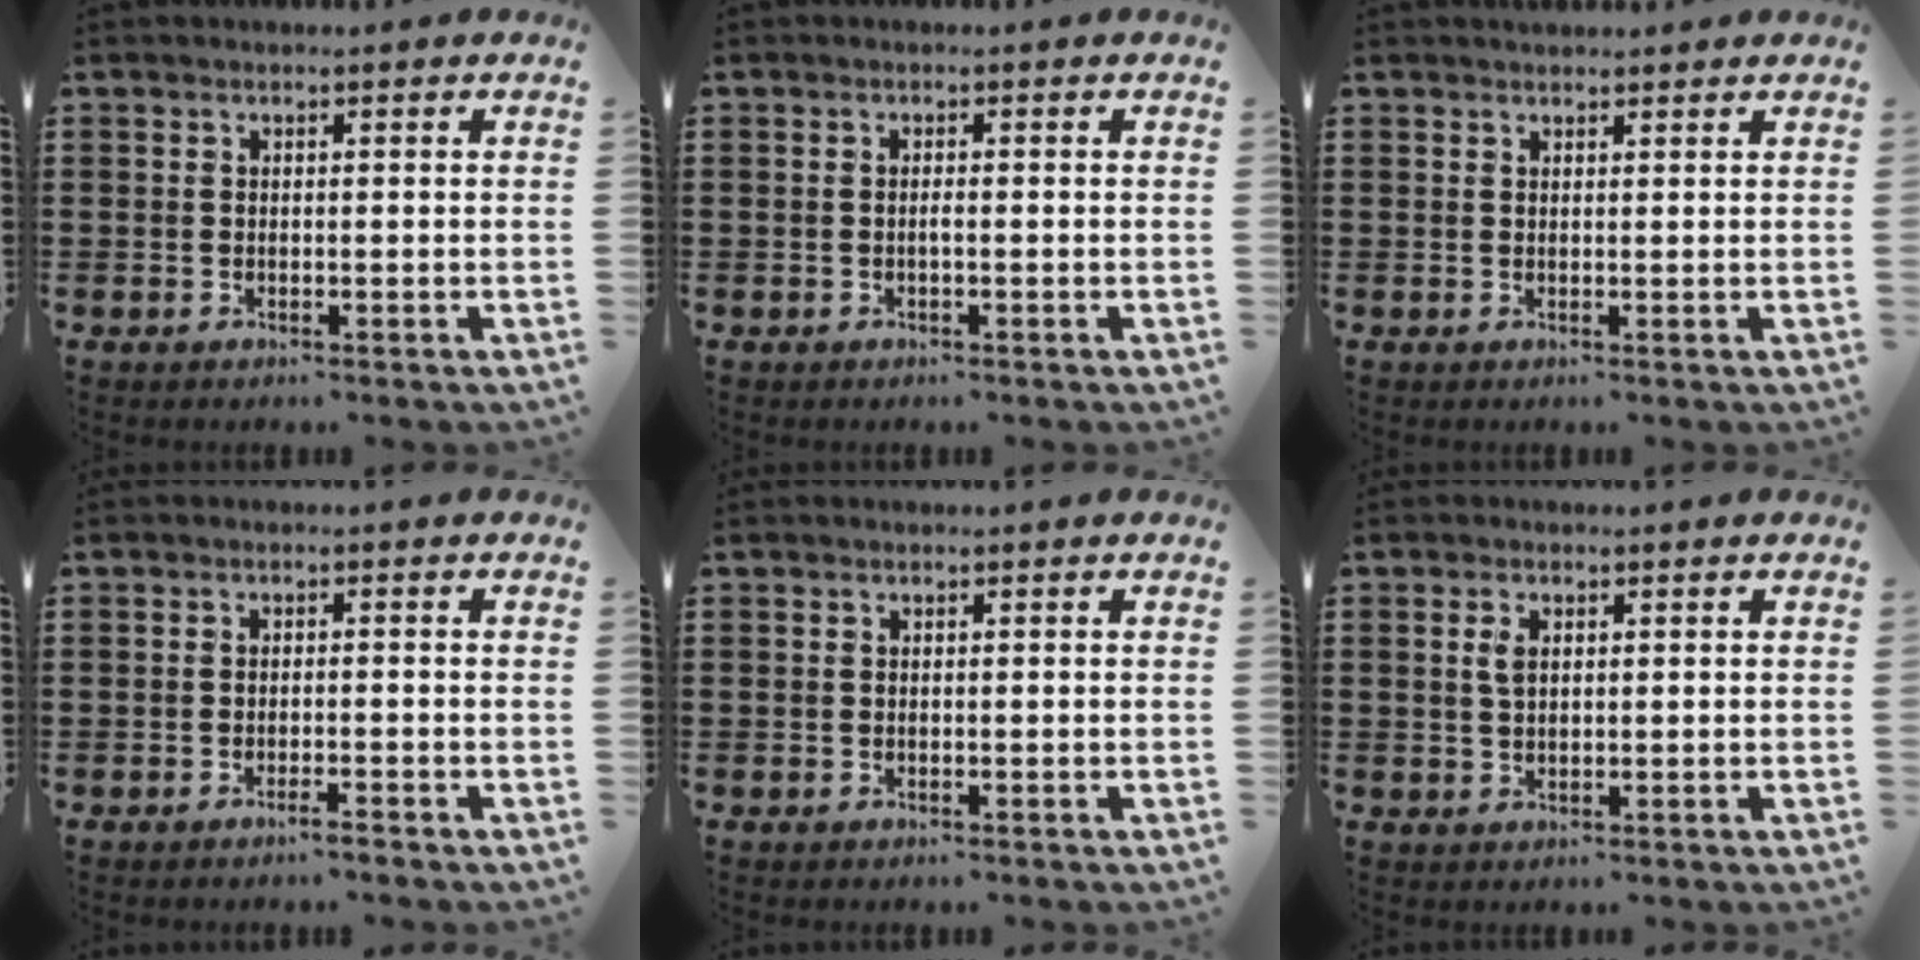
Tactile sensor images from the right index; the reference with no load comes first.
{"total": 0.7, "force": [-0.3, 0.0, 0.7], "torque": [-0.014, -0.002, -0.006]}
{"total": 1.0, "force": [1.0, 0.2, -0.1], "torque": [0.000, 0.002, 0.019]}
{"total": 1.5, "force": [-1.2, 0.0, 0.9], "torque": [-0.015, -0.004, -0.020]}
{"total": 0.0}
{"total": 2.3, "force": [0.7, 1.2, 1.8], "torque": [-0.040, 0.006, 0.011]}